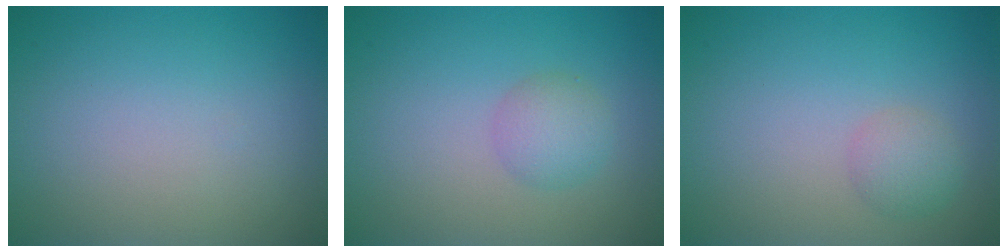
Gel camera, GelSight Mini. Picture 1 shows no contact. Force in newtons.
{"total": 2.2, "press": 2.2, "slide": 0.1}
{"total": 1.9, "press": 1.8, "slide": 0.1}